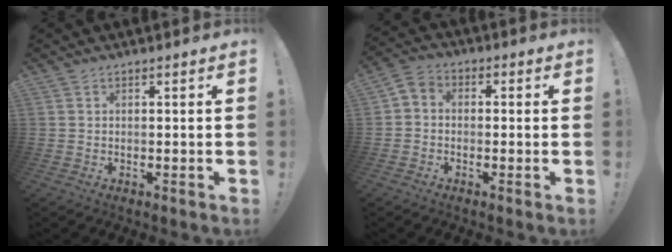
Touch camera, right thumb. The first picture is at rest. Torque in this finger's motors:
{"motor_torque": [0.01, 0.05, 0.24, -0.28, 0.15]}